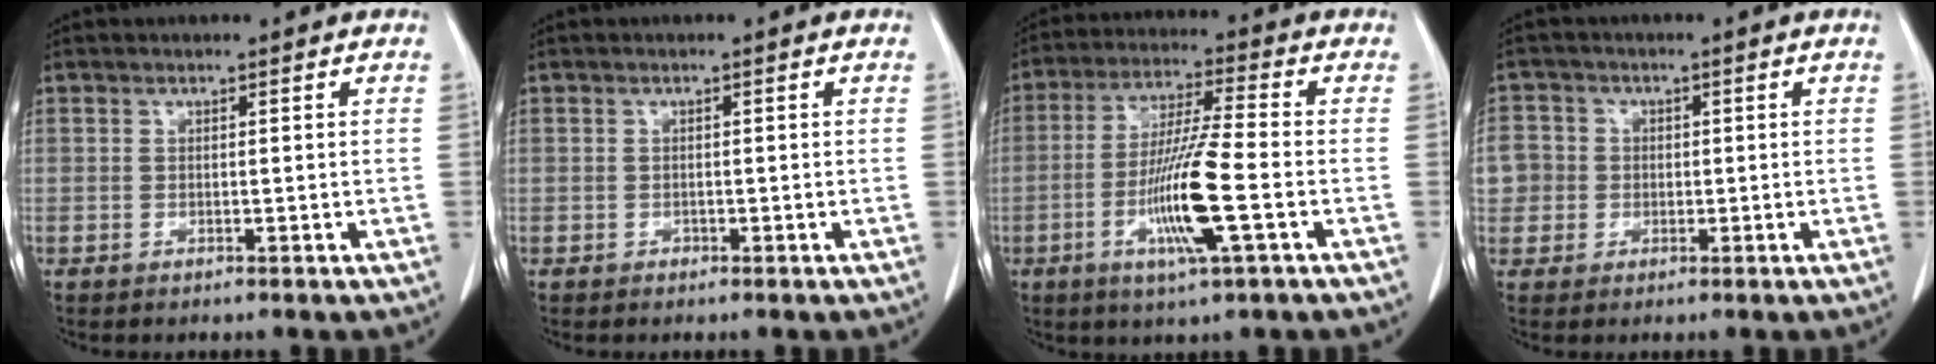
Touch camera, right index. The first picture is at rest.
{"total": 0.5, "force": [-0.3, 0.5, 0.0], "torque": [-0.003, 0.003, -0.005]}
{"total": 12.0, "force": [-3.6, 0.0, 11.4], "torque": [-0.225, -0.013, -0.071]}
{"total": 5.8, "force": [-0.1, 5.7, 0.8], "torque": [-0.025, 0.021, -0.001]}